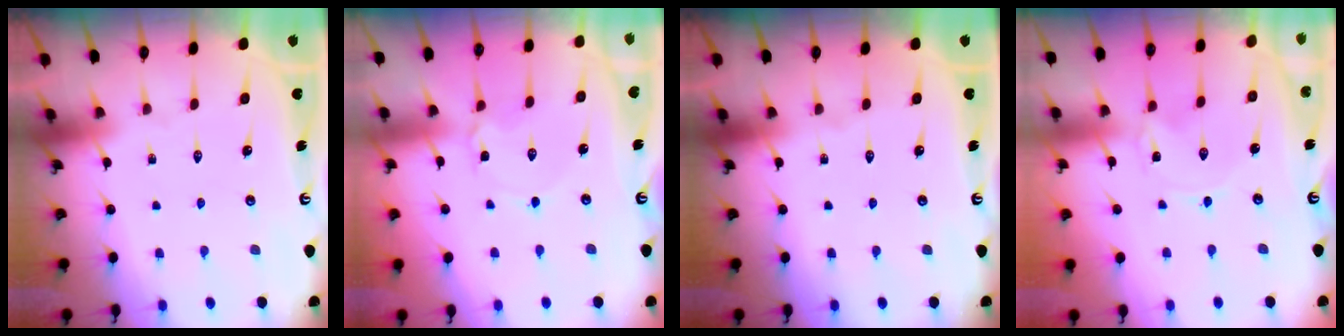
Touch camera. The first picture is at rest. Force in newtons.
{"total": 2.8, "press": 2.8, "slide": 0.3}
{"total": 0.0}
{"total": 0.0}